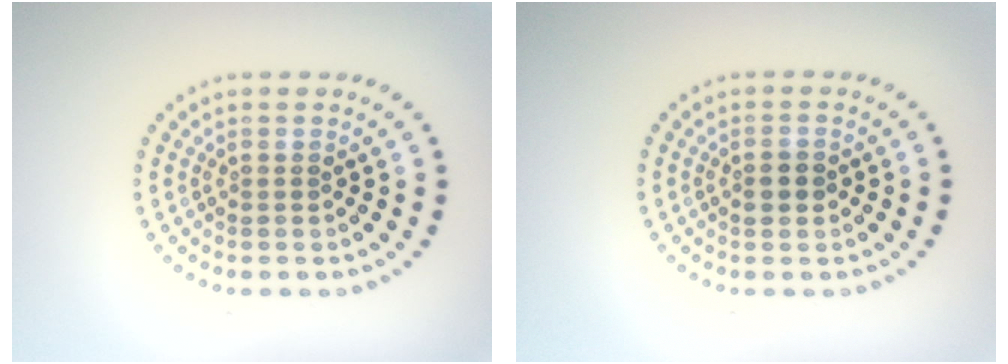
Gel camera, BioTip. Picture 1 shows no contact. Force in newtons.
{"total": 1.9, "press": 1.9, "slide": 0.1}